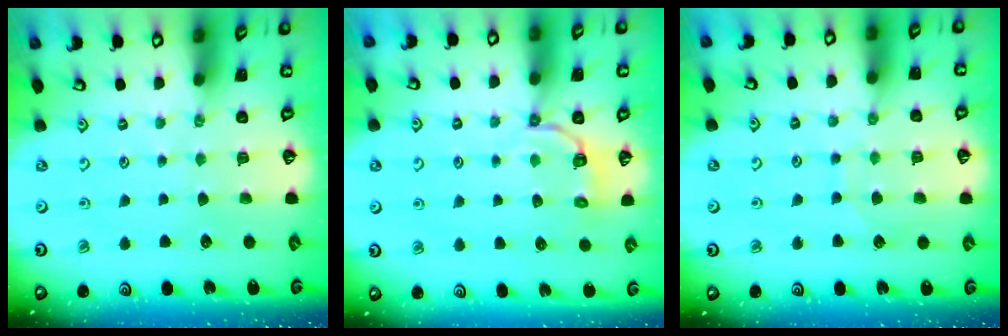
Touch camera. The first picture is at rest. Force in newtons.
{"total": 4.1, "press": 3.6, "slide": 1.9}
{"total": 5.5, "press": 5.5, "slide": 0.5}